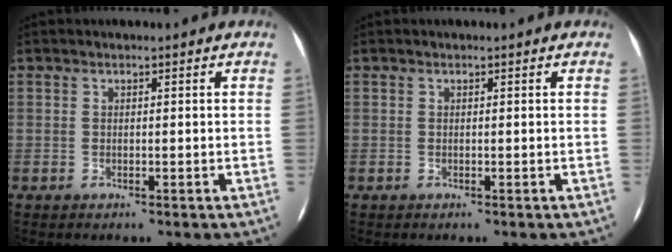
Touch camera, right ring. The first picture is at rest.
{"total": 0.0}